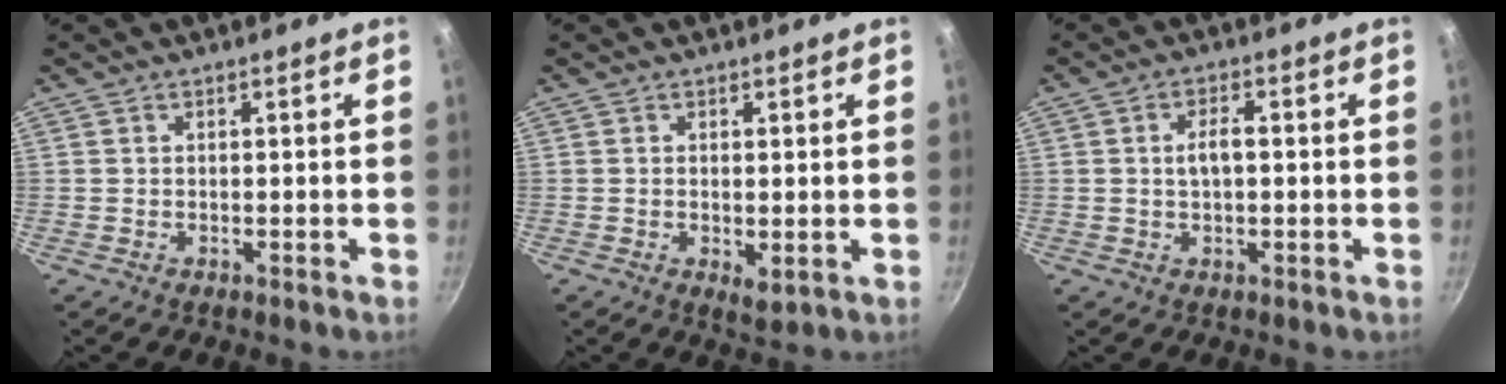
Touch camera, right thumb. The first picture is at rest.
{"total": 2.4, "force": [0.1, 1.3, 2.1], "torque": [-0.032, -0.010, 0.004]}
{"total": 3.9, "force": [0.1, 1.9, 3.4], "torque": [-0.053, 0.016, 0.001]}